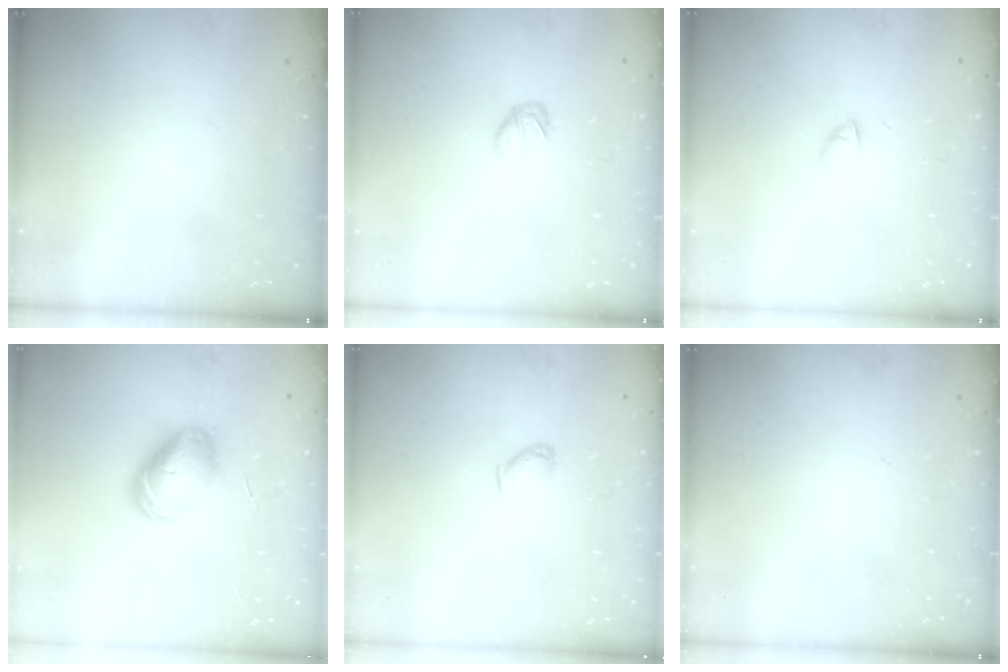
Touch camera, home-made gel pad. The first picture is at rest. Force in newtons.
{"total": 2.7, "press": 2.7, "slide": 0.7}
{"total": 2.8, "press": 2.7, "slide": 0.7}
{"total": 8.6, "press": 8.5, "slide": 1.3}
{"total": 3.5, "press": 3.4, "slide": 0.6}
{"total": 0.0}